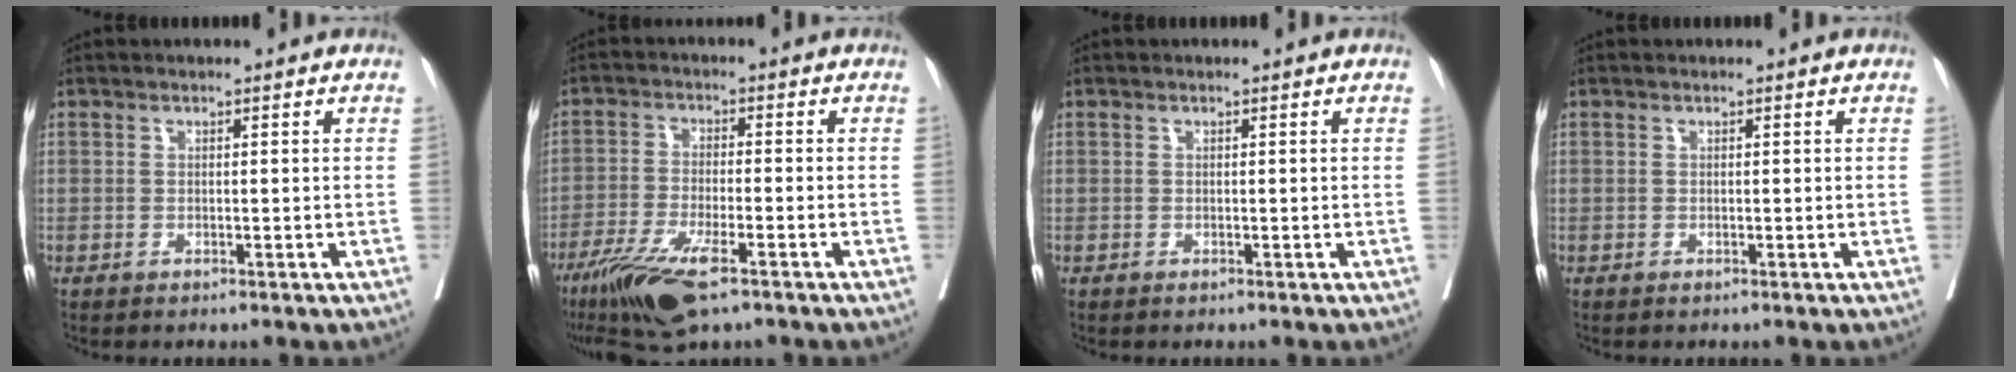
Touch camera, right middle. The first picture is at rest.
{"total": 10.0, "force": [-6.2, 2.0, 7.6], "torque": [-0.141, -0.022, -0.107]}
{"total": 0.0}
{"total": 0.0}